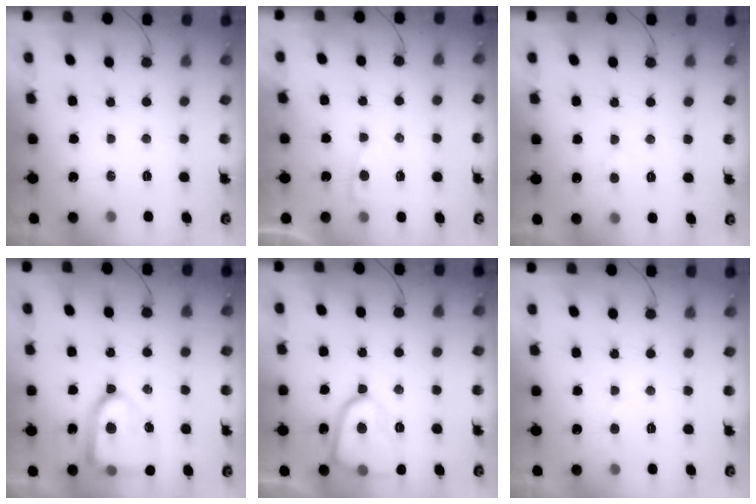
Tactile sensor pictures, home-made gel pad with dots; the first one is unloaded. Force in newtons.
{"total": 2.3, "press": 2.3, "slide": 0.2}
{"total": 3.2, "press": 3.2, "slide": 0.4}
{"total": 16.1, "press": 16.1, "slide": 1.7}
{"total": 13.8, "press": 13.7, "slide": 1.4}
{"total": 4.3, "press": 4.3, "slide": 0.4}